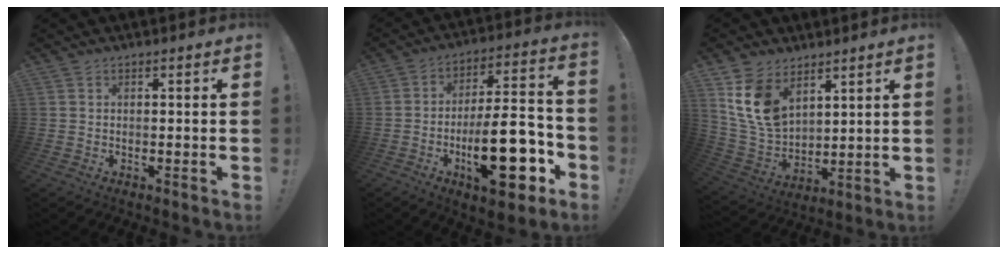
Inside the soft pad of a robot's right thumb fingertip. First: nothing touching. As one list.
[{"total": 23.2, "force": [-8.1, 8.5, 20.0], "torque": [-0.322, 0.048, -0.122]}, {"total": 12.9, "force": [7.1, 8.3, 6.9], "torque": [-0.135, -0.043, 0.143]}]